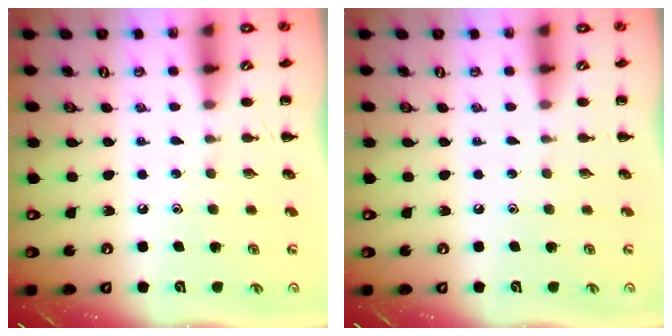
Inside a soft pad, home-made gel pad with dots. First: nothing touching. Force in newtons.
{"total": 0.0}